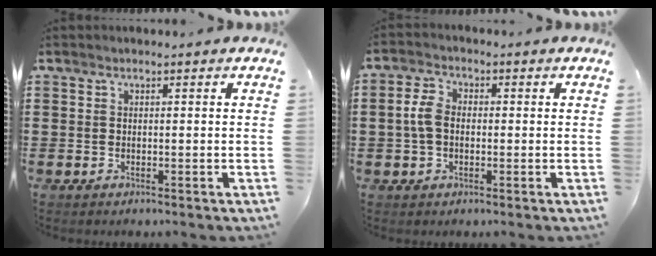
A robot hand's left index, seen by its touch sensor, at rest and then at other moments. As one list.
[{"total": 4.4, "force": [0.0, 2.9, 3.3], "torque": [-0.089, 0.003, -0.008]}]